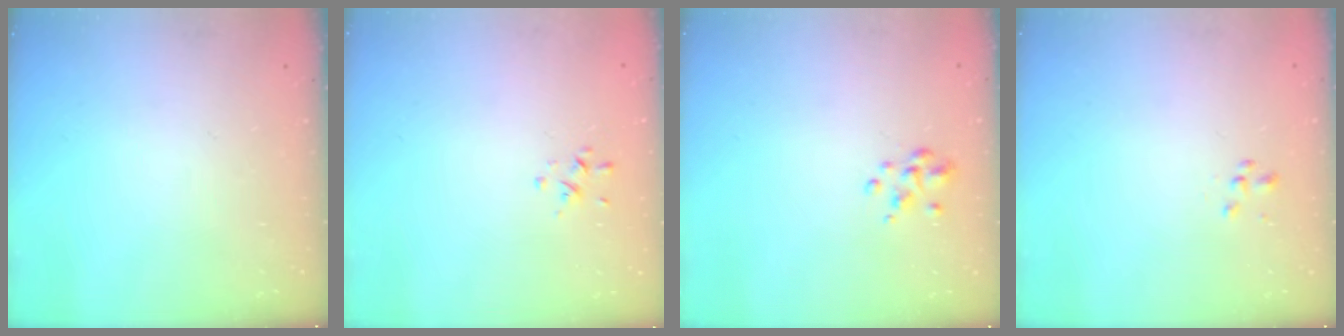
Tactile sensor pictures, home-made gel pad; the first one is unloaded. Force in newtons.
{"total": 0.6, "press": 0.4, "slide": 0.5}
{"total": 2.5, "press": 2.4, "slide": 0.7}
{"total": 1.5, "press": 1.4, "slide": 0.5}